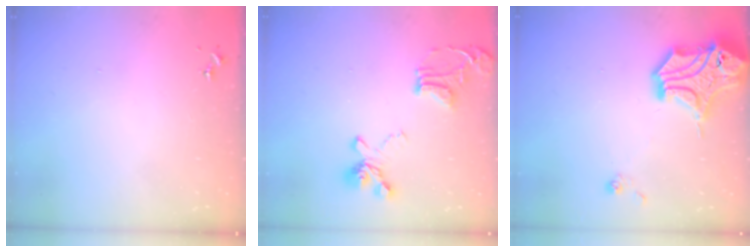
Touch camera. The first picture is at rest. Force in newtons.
{"total": 18.4, "press": 18.3, "slide": 1.8}
{"total": 17.2, "press": 17.0, "slide": 2.6}